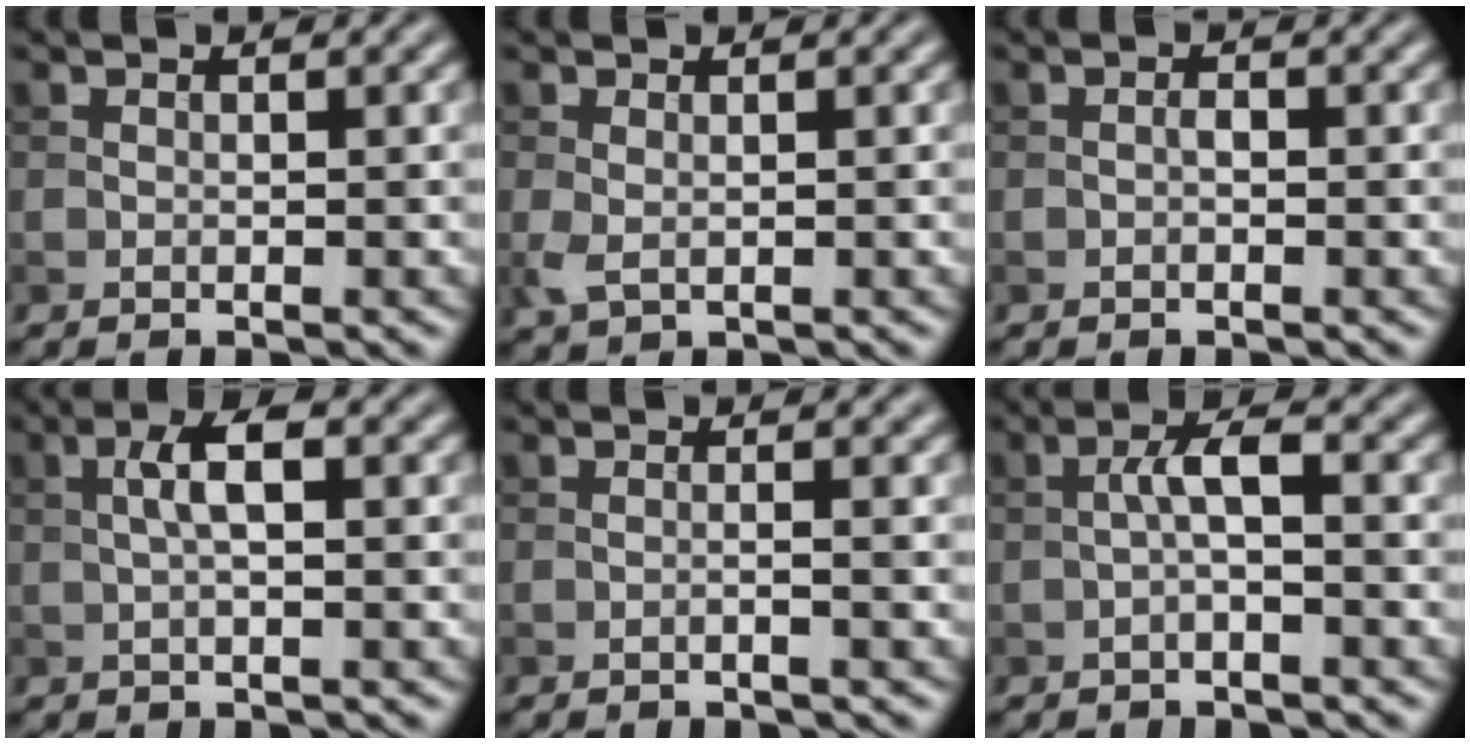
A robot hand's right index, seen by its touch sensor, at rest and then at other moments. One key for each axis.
{"total": 1.6, "fx": 0.0, "fy": 0.9, "fz": 1.3, "tx": -0.034, "ty": -0.004, "tz": 0.001}
{"total": 0.6, "fx": -0.2, "fy": 0.3, "fz": 0.5, "tx": -0.008, "ty": 0.002, "tz": -0.005}
{"total": 2.9, "fx": 0.3, "fy": 0.8, "fz": 2.7, "tx": -0.055, "ty": 0.010, "tz": 0.002}
{"total": 1.5, "fx": -0.2, "fy": 0.4, "fz": 1.4, "tx": -0.016, "ty": -0.001, "tz": -0.016}
{"total": 2.5, "fx": -0.5, "fy": 0.5, "fz": 2.4, "tx": -0.046, "ty": 0.012, "tz": -0.014}